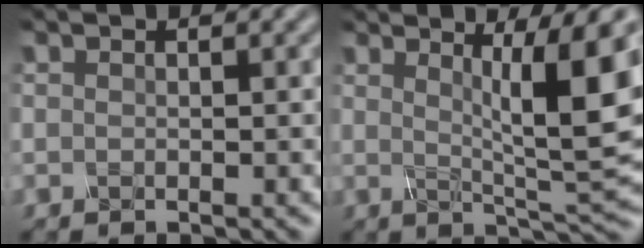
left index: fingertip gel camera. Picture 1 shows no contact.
{"total": 9.6, "force": [2.3, 1.6, 9.1], "torque": [-0.120, 0.000, 0.039]}